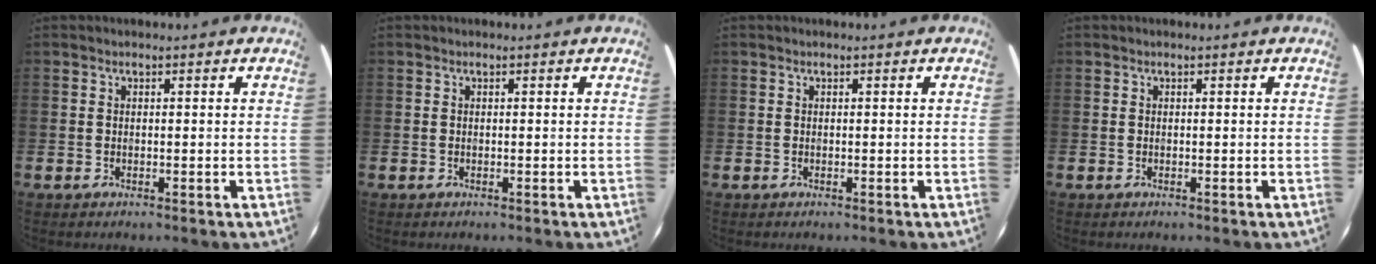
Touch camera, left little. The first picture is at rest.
{"total": 0.0}
{"total": 0.0}
{"total": 0.0}